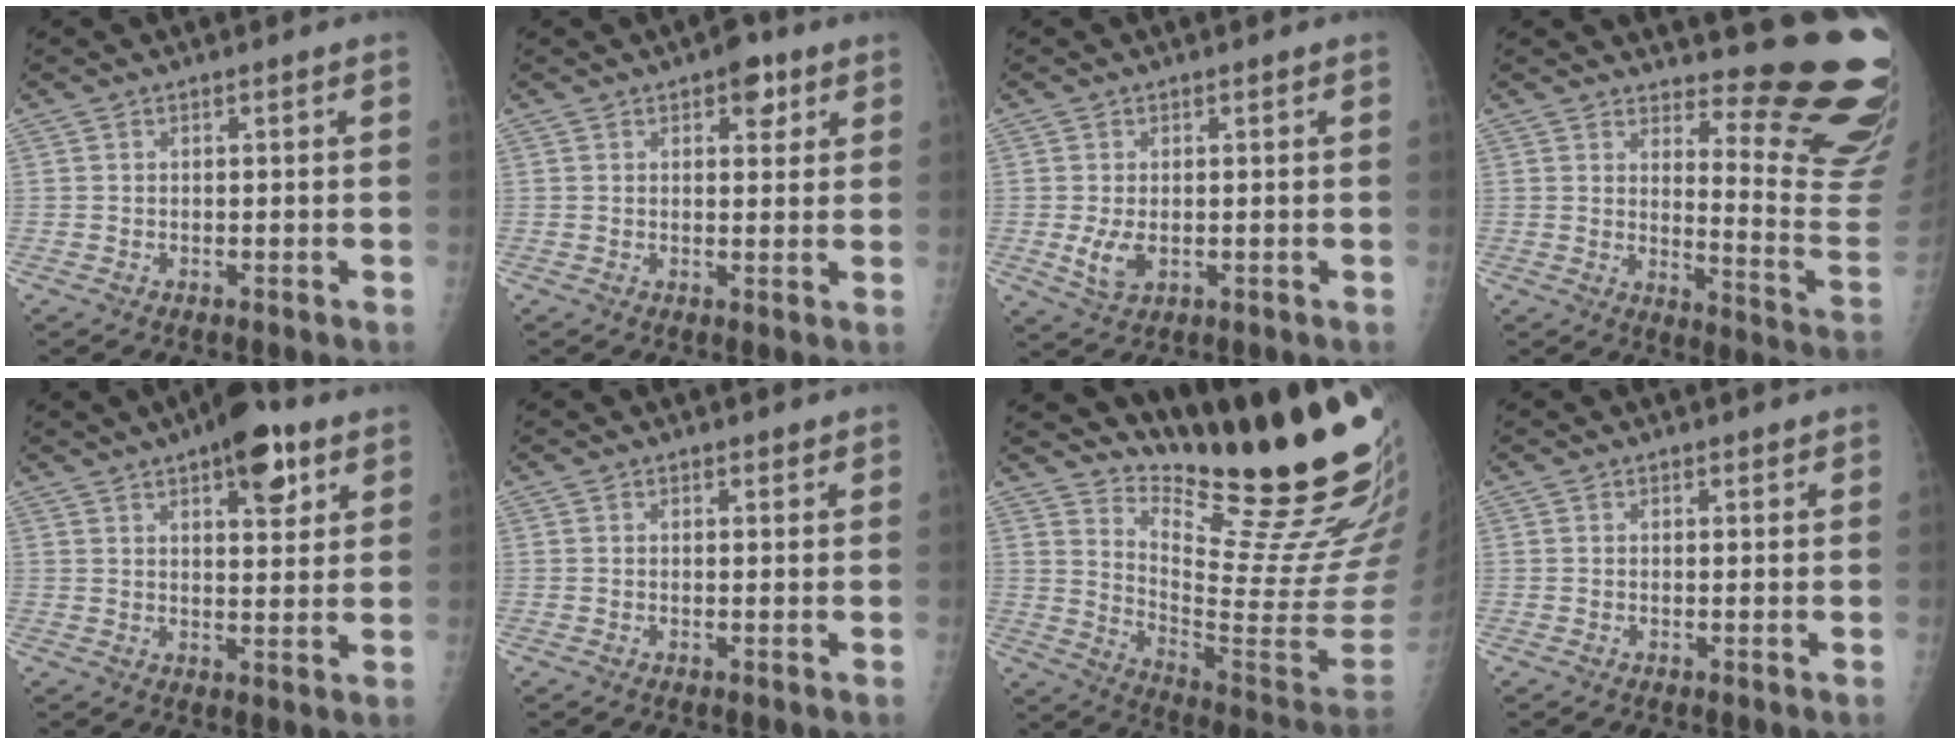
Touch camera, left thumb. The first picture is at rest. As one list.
[{"total": 4.9, "force": [2.7, 2.6, 3.0], "torque": [-0.015, -0.009, 0.030]}, {"total": 4.0, "force": [-0.2, 2.5, 3.2], "torque": [-0.064, -0.010, 0.002]}, {"total": 17.1, "force": [13.9, 3.1, 9.5], "torque": [-0.089, -0.170, 0.172]}, {"total": 10.7, "force": [6.1, 4.2, 7.8], "torque": [-0.083, -0.024, 0.082]}, {"total": 1.2, "force": [1.0, 0.6, 0.2], "torque": [0.009, -0.007, 0.010]}, {"total": 24.2, "force": [20.1, 2.8, 13.1], "torque": [-0.167, -0.189, 0.292]}, {"total": 1.0, "force": [0.8, 0.5, 0.2], "torque": [0.006, -0.006, 0.008]}]